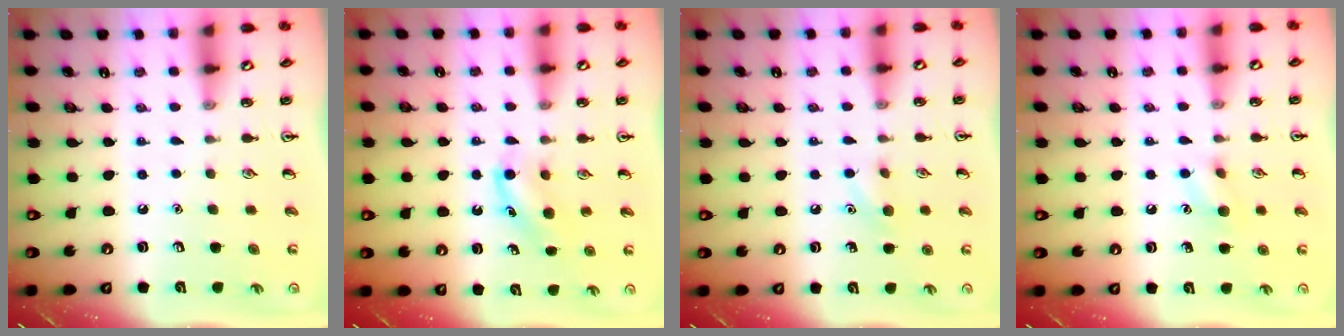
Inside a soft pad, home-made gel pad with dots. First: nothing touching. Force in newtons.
{"total": 5.6, "press": 5.3, "slide": 1.7}
{"total": 6.3, "press": 6.0, "slide": 1.9}
{"total": 6.9, "press": 6.7, "slide": 1.5}